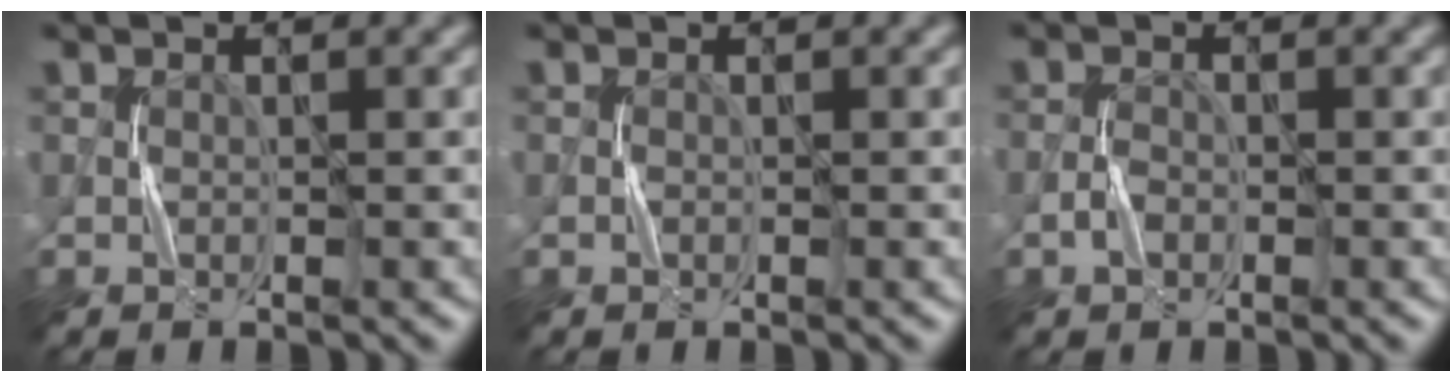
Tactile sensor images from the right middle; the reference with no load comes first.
{"total": 0.0}
{"total": 1.0, "force": [-0.7, 0.5, 0.5], "torque": [-0.013, 0.004, -0.015]}